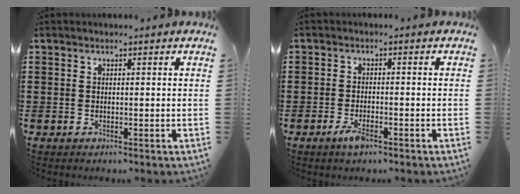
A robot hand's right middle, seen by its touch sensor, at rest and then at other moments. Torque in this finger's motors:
{"motor_torque": [1.61, 0.53, 0.04, 0.04]}